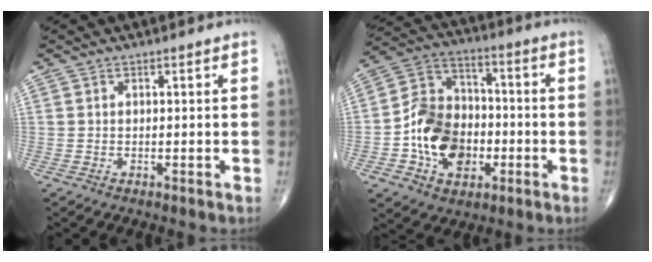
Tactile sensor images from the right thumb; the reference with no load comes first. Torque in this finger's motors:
{"motor_torque": [2.09, 2.02, 0.86, -1.02, 0.14]}